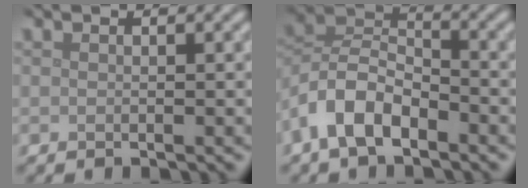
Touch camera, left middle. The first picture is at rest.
{"total": 6.1, "force": [-3.5, 3.3, 3.8], "torque": [-0.072, 0.005, -0.081]}